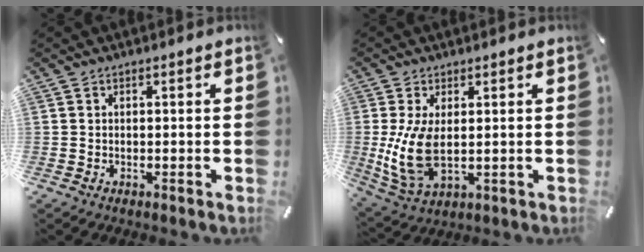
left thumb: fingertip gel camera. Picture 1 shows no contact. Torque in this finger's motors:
{"motor_torque": [1.49, 2.13, 1.38, 0.00, 0.45]}